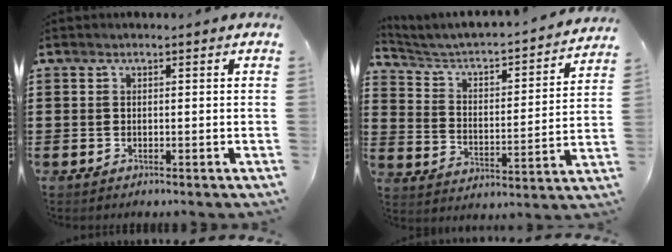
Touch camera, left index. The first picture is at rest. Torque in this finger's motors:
{"motor_torque": [2.14, 0.00, 0.01, 0.03]}